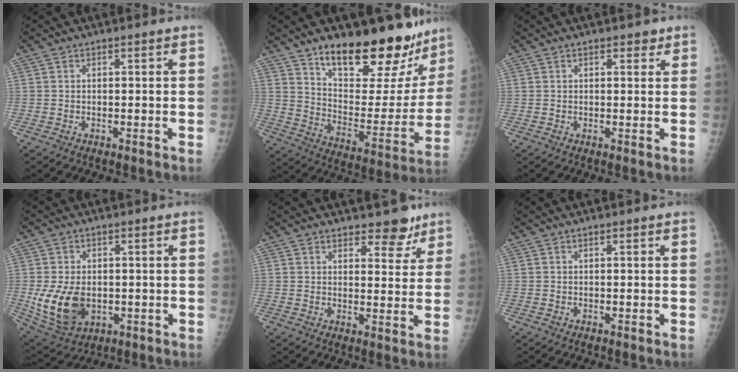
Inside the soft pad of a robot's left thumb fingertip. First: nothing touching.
{"total": 24.9, "force": [19.0, 9.4, 13.0], "torque": [-0.142, -0.109, 0.281]}
{"total": 1.9, "force": [1.2, 1.0, 1.0], "torque": [0.002, -0.004, 0.012]}
{"total": 11.1, "force": [-1.4, 7.6, 8.0], "torque": [-0.140, -0.007, -0.007]}
{"total": 5.6, "force": [4.4, 2.7, 2.3], "torque": [0.002, -0.028, 0.059]}
{"total": 0.0}